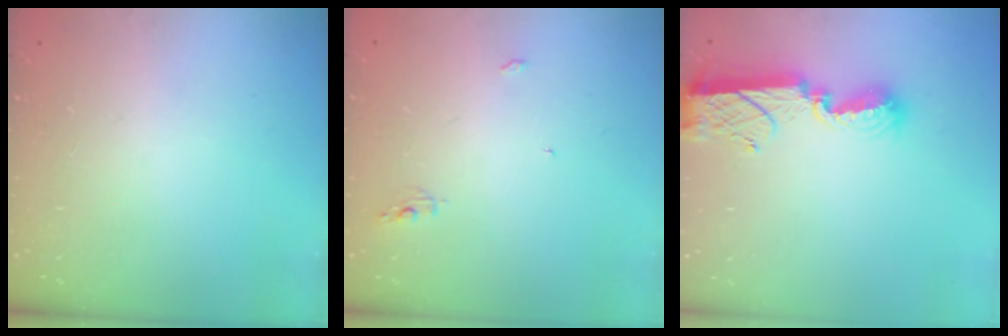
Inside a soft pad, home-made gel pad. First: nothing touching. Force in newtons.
{"total": 3.4, "press": 3.4, "slide": 0.0}
{"total": 11.4, "press": 11.4, "slide": 0.8}